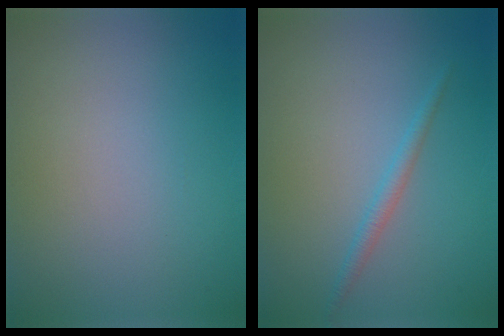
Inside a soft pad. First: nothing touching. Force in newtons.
{"total": 1.3, "press": 1.3, "slide": 0.1}